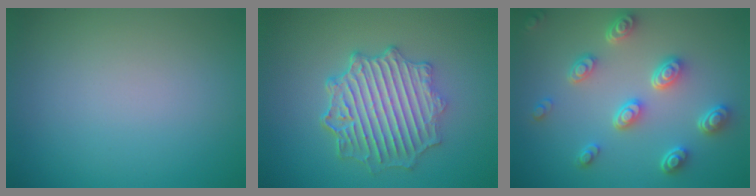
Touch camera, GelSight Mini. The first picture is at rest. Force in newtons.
{"total": 6.1, "press": 5.1, "slide": 3.3}
{"total": 5.0, "press": 3.9, "slide": 3.1}